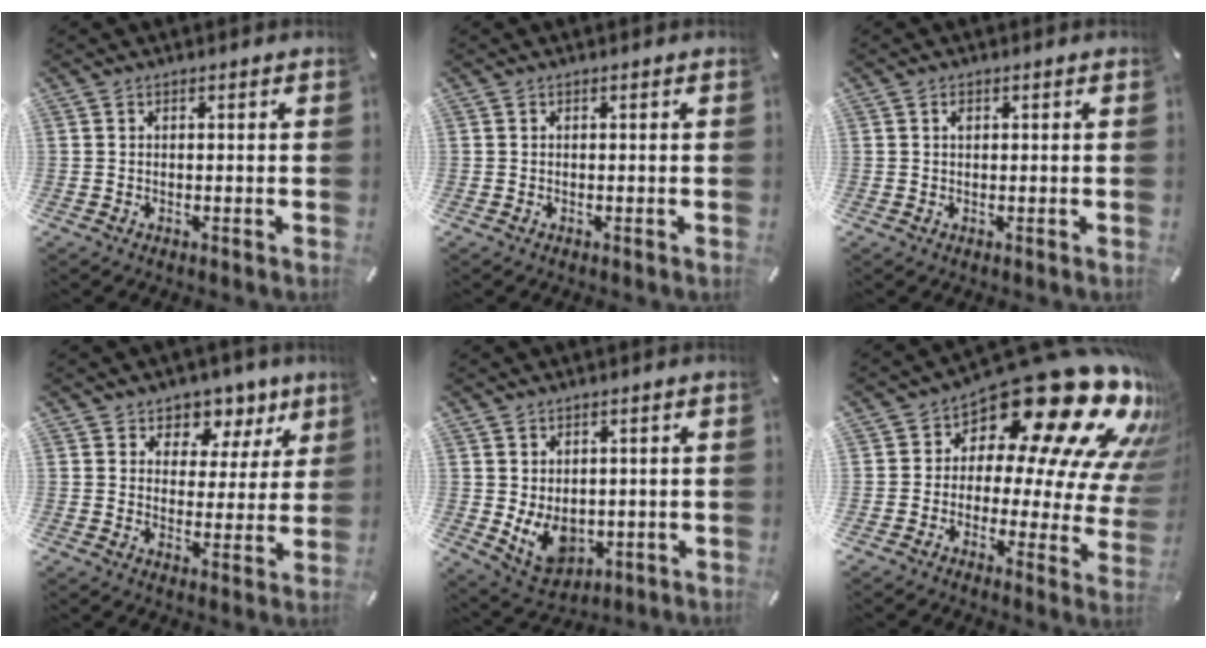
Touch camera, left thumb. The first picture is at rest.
{"total": 0.0}
{"total": 0.9, "force": [0.3, 0.6, 0.7], "torque": [-0.015, 0.002, 0.006]}
{"total": 6.9, "force": [4.9, 4.8, 1.0], "torque": [-0.008, -0.047, 0.081]}
{"total": 7.9, "force": [0.1, 6.6, 4.3], "torque": [-0.072, -0.010, 0.005]}
{"total": 23.2, "force": [14.8, 9.2, 15.4], "torque": [-0.206, -0.129, 0.245]}